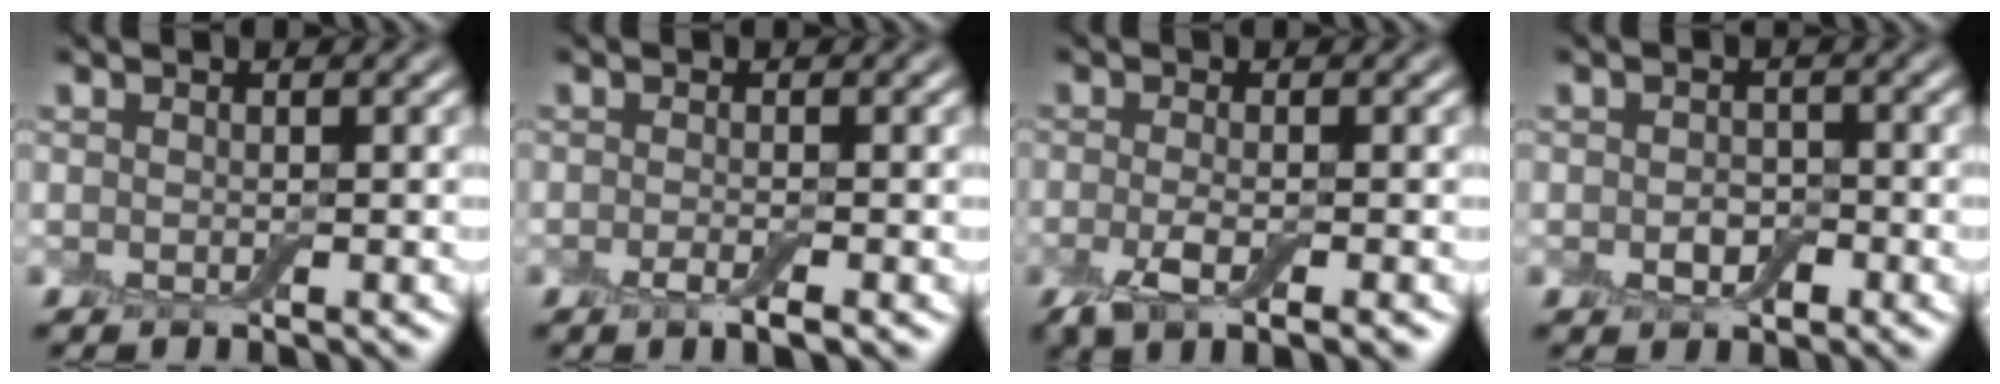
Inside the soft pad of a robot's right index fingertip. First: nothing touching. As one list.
[{"total": 1.7, "force": [-0.8, 0.3, 1.5], "torque": [-0.023, -0.002, -0.018]}, {"total": 3.6, "force": [-1.4, 1.2, 3.1], "torque": [-0.064, -0.009, -0.029]}, {"total": 1.9, "force": [-0.5, 1.3, 1.2], "torque": [-0.022, -0.001, -0.013]}]